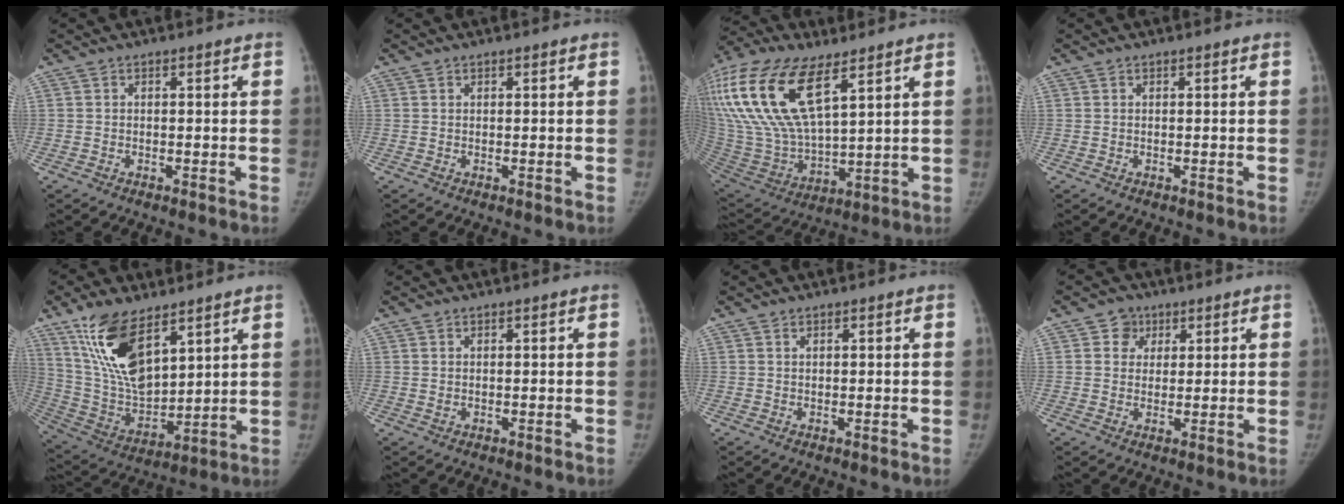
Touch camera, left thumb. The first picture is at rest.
{"total": 0.0}
{"total": 28.1, "force": [13.0, 13.0, 21.2], "torque": [-0.480, -0.013, 0.255]}
{"total": 0.0}
{"total": 17.4, "force": [10.0, 7.8, 11.9], "torque": [-0.197, -0.051, 0.207]}
{"total": 0.6, "force": [0.3, 0.4, 0.3], "torque": [-0.001, -0.003, 0.006]}
{"total": 0.7, "force": [0.5, 0.4, 0.3], "torque": [0.000, -0.003, 0.007]}
{"total": 4.3, "force": [1.9, 3.7, 0.7], "torque": [0.015, -0.004, 0.026]}